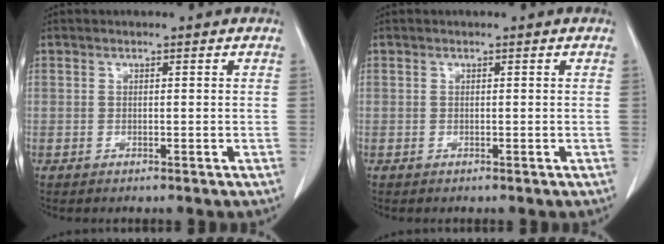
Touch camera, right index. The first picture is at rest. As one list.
[{"total": 0.0}]